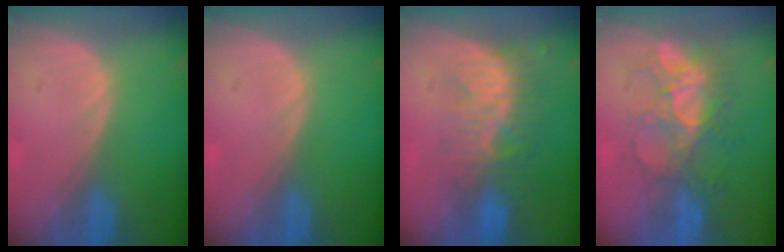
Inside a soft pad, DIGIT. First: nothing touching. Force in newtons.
{"total": 0.0}
{"total": 8.4, "press": 7.6, "slide": 3.5}
{"total": 8.3, "press": 8.0, "slide": 2.5}